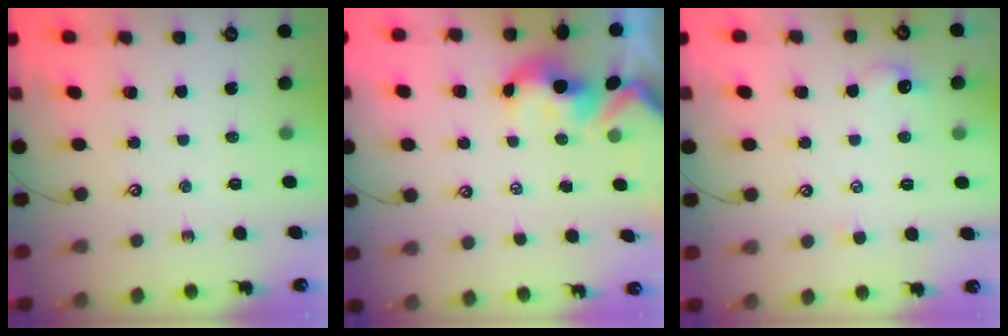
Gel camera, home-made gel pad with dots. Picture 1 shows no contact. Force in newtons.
{"total": 2.1, "press": 1.9, "slide": 0.7}
{"total": 1.6, "press": 1.5, "slide": 0.4}